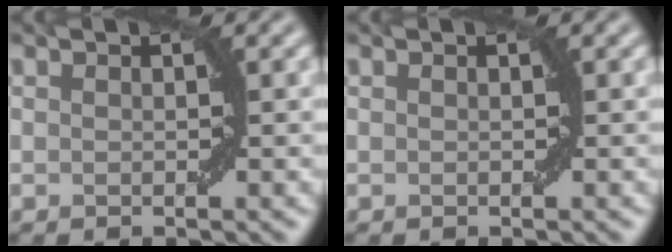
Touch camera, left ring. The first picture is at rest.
{"total": 0.0}